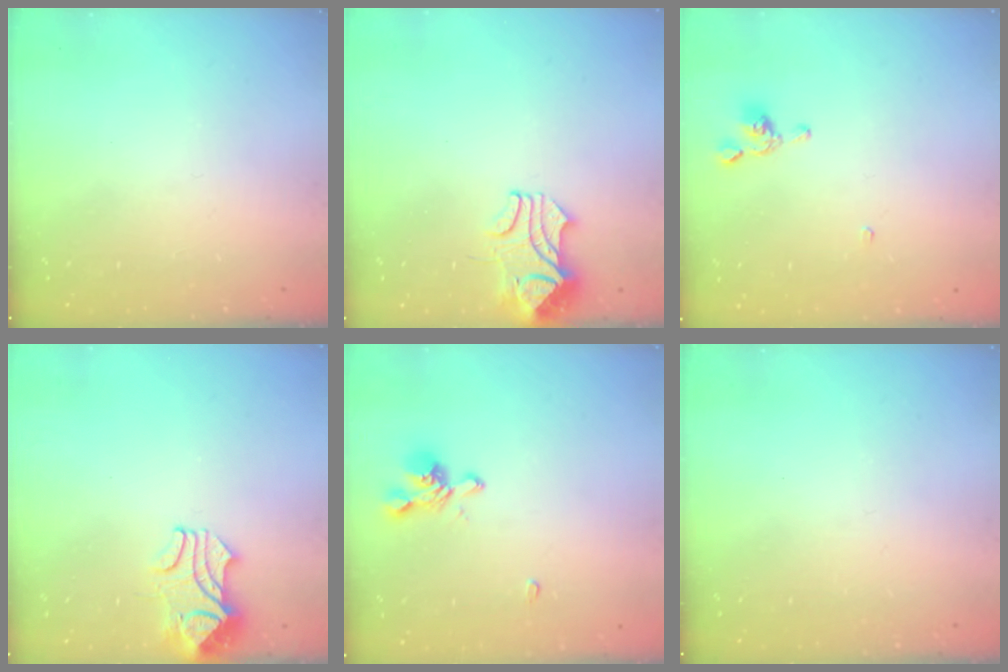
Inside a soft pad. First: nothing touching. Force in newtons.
{"total": 2.2, "press": 2.0, "slide": 0.9}
{"total": 2.0, "press": 2.0, "slide": 0.3}
{"total": 2.1, "press": 2.0, "slide": 0.7}
{"total": 1.0, "press": 0.1, "slide": 1.0}
{"total": 0.0}